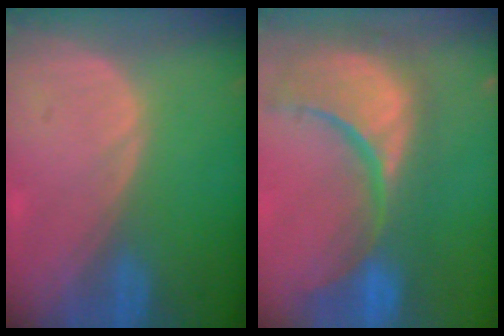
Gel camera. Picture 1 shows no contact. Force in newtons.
{"total": 15.2, "press": 12.2, "slide": 9.2}